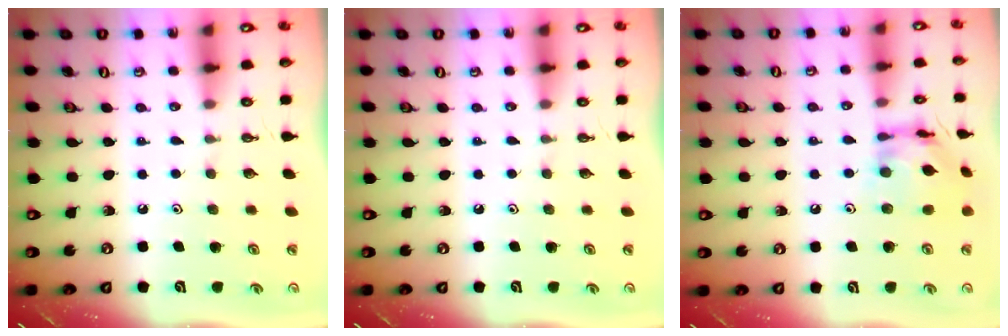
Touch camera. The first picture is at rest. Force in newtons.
{"total": 0.0}
{"total": 13.5, "press": 13.4, "slide": 1.1}